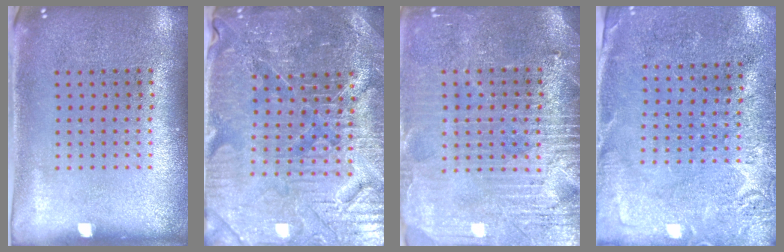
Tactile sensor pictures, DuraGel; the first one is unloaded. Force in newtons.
{"total": 5.2, "press": 5.0, "slide": 1.4}
{"total": 3.7, "press": 3.5, "slide": 1.3}
{"total": 2.7, "press": 2.7, "slide": 0.7}